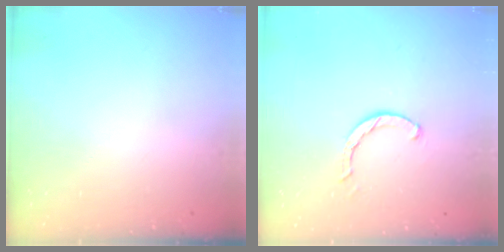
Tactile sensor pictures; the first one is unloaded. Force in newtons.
{"total": 2.5, "press": 2.5, "slide": 0.1}